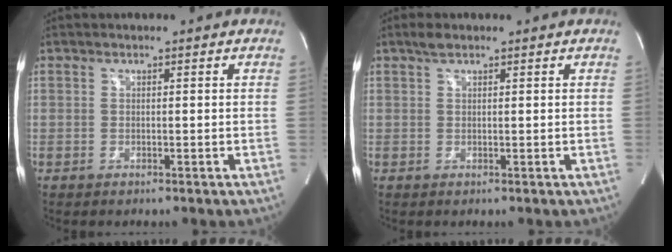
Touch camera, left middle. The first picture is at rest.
{"total": 1.5, "force": [1.1, 0.5, 0.8], "torque": [-0.022, 0.009, 0.022]}